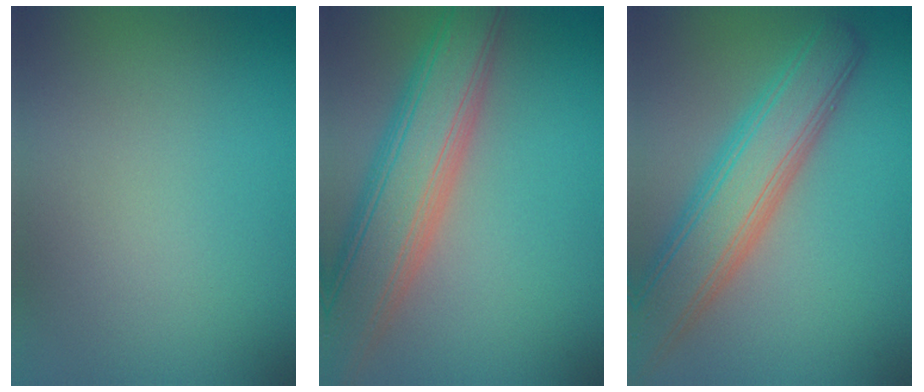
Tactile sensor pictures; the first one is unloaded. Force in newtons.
{"total": 8.5, "press": 8.5, "slide": 0.5}
{"total": 7.4, "press": 7.3, "slide": 0.7}